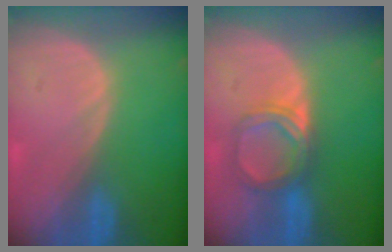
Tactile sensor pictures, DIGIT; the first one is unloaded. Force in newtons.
{"total": 5.3, "press": 4.9, "slide": 1.9}